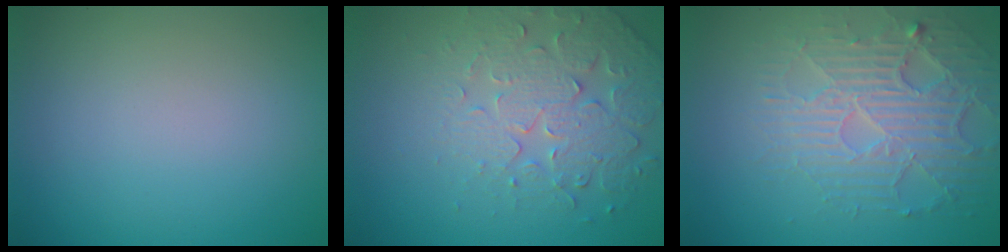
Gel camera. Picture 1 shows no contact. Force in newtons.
{"total": 4.2, "press": 4.0, "slide": 1.3}
{"total": 4.9, "press": 4.2, "slide": 2.5}